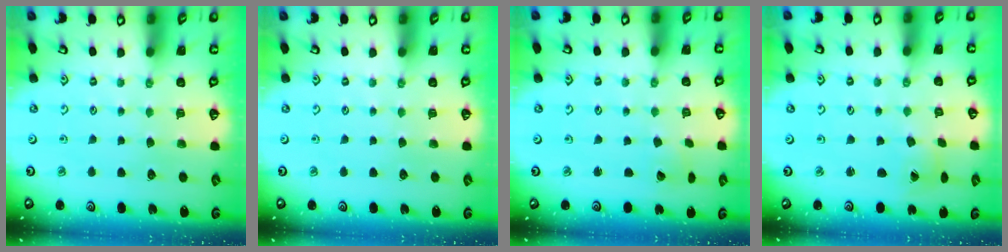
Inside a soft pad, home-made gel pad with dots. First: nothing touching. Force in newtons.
{"total": 0.0}
{"total": 1.7, "press": 1.7, "slide": 0.3}
{"total": 1.0, "press": 1.0, "slide": 0.1}